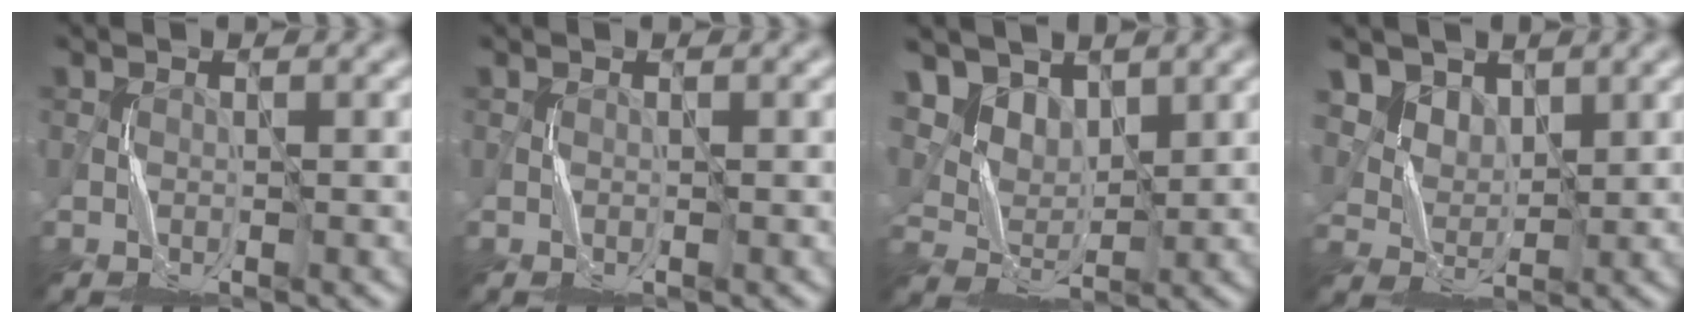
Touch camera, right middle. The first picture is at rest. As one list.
[{"total": 0.0}, {"total": 7.0, "force": [4.7, 4.2, 3.0], "torque": [-0.086, -0.015, 0.103]}, {"total": 6.0, "force": [4.1, 3.8, 2.2], "torque": [-0.074, -0.018, 0.094]}]